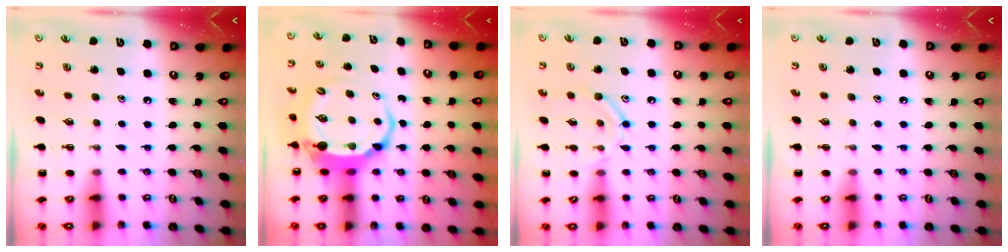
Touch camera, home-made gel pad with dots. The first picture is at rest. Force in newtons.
{"total": 6.5, "press": 6.4, "slide": 1.0}
{"total": 10.2, "press": 10.2, "slide": 1.0}
{"total": 0.0}